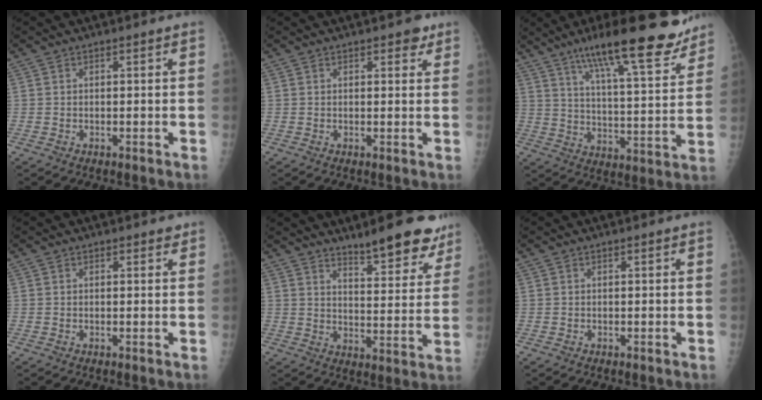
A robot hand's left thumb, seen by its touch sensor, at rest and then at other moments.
{"total": 2.3, "force": [1.5, 1.2, 1.3], "torque": [-0.002, -0.005, 0.015]}
{"total": 21.1, "force": [15.3, 4.1, 14.0], "torque": [-0.188, -0.063, 0.234]}
{"total": 0.7, "force": [0.5, 0.4, 0.3], "torque": [-0.001, -0.003, 0.003]}
{"total": 14.0, "force": [11.0, 3.6, 7.9], "torque": [-0.063, -0.071, 0.151]}
{"total": 0.0}